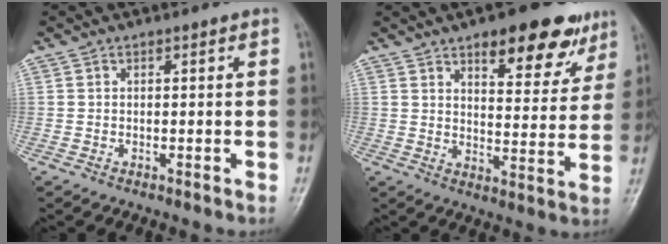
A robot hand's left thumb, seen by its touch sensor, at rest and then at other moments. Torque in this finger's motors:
{"motor_torque": [0.38, 0.24, 0.33, 0.05, 0.20]}